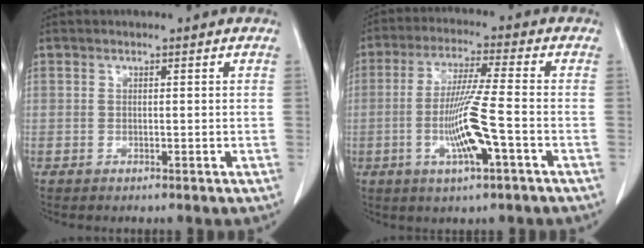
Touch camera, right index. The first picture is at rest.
{"total": 10.2, "force": [-2.9, -0.1, 9.8], "torque": [-0.194, -0.010, -0.055]}